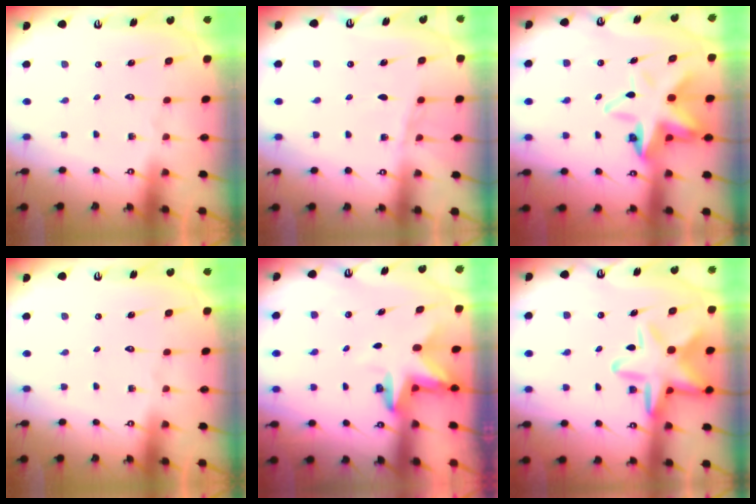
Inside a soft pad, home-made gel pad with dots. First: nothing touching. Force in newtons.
{"total": 4.7, "press": 4.7, "slide": 0.6}
{"total": 10.6, "press": 10.4, "slide": 1.9}
{"total": 0.0}
{"total": 3.5, "press": 3.5, "slide": 0.1}
{"total": 15.3, "press": 15.2, "slide": 1.4}